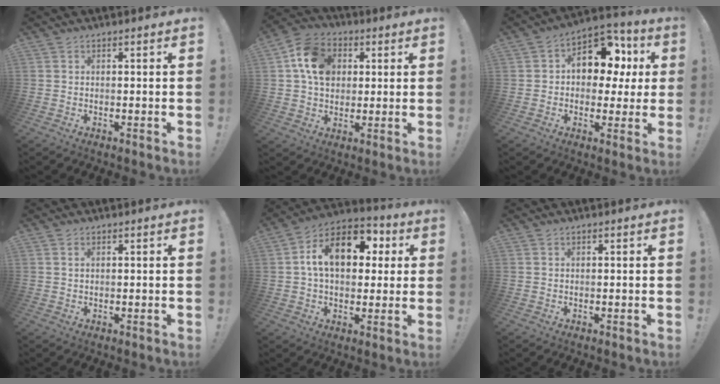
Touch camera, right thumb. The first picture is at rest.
{"total": 13.7, "force": [3.5, 10.9, 7.7], "torque": [-0.125, 0.003, 0.072]}
{"total": 13.2, "force": [4.1, 9.5, 8.3], "torque": [-0.111, -0.017, 0.078]}
{"total": 1.1, "force": [0.5, 0.6, 0.8], "torque": [-0.008, -0.001, 0.008]}
{"total": 16.6, "force": [4.1, 10.2, 12.4], "torque": [-0.202, 0.006, 0.071]}
{"total": 0.0}